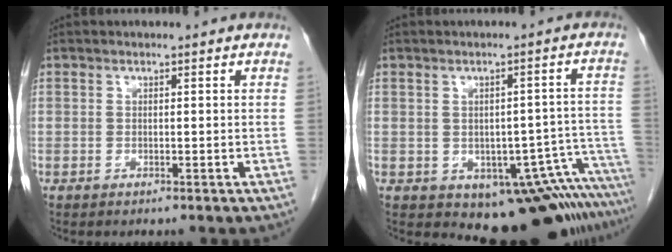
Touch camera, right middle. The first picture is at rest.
{"total": 10.5, "force": [-8.4, 2.6, 5.9], "torque": [-0.041, 0.019, -0.100]}